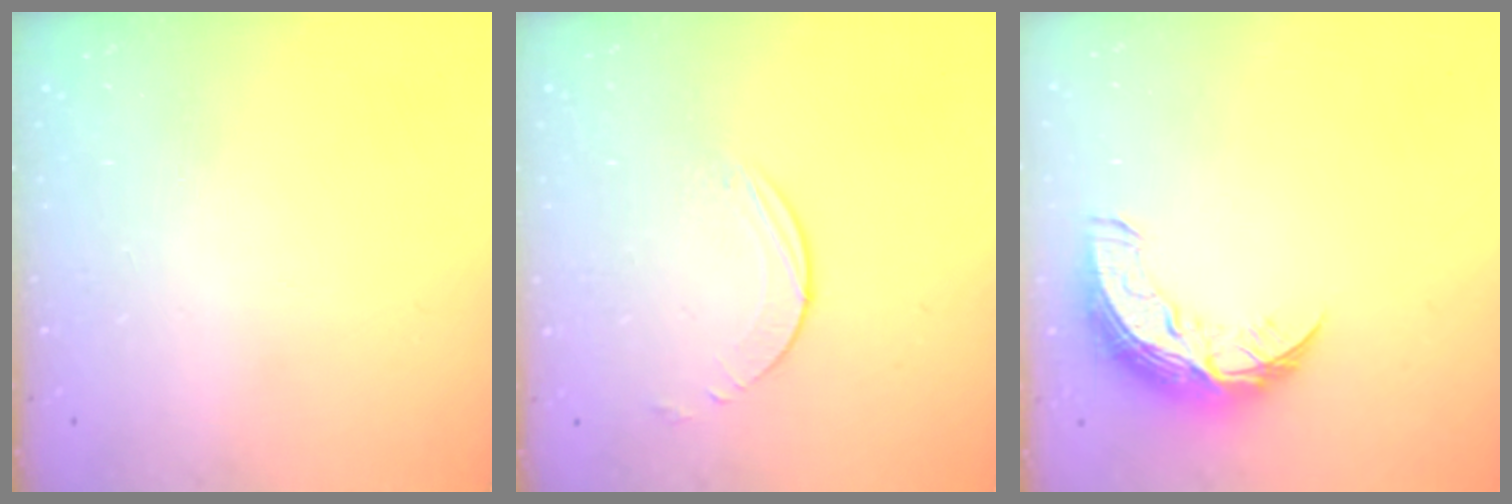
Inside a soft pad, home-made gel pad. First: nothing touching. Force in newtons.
{"total": 4.8, "press": 4.8, "slide": 0.5}
{"total": 10.7, "press": 10.6, "slide": 0.6}